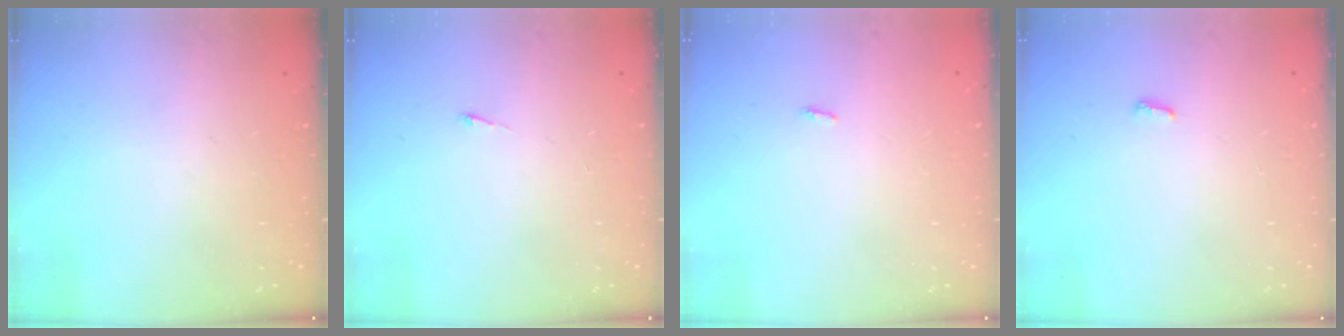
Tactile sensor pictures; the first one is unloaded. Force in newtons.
{"total": 2.6, "press": 2.5, "slide": 0.3}
{"total": 2.8, "press": 1.8, "slide": 2.2}
{"total": 2.8, "press": 2.8, "slide": 0.5}